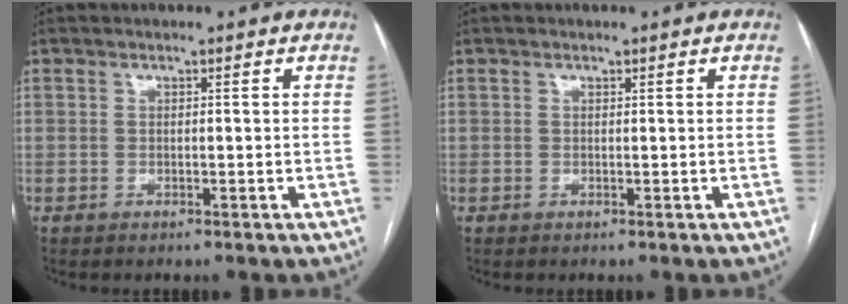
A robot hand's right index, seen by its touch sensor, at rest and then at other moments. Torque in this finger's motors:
{"motor_torque": [0.51, 0.20, 0.02, 0.01]}